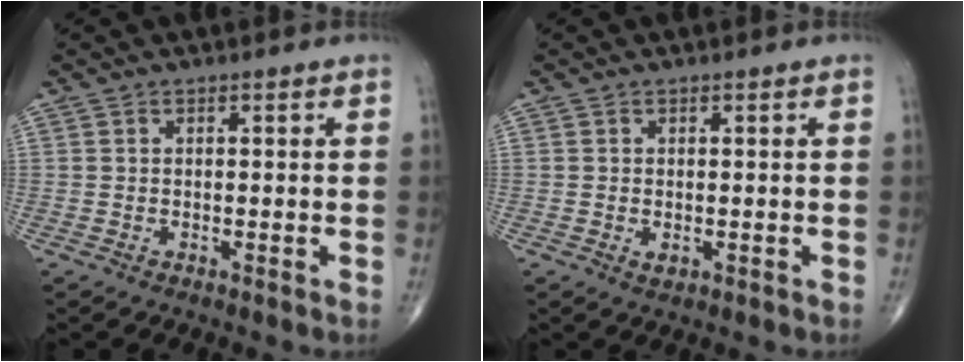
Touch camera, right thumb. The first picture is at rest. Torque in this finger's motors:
{"motor_torque": [-0.21, 0.06, 0.09, 0.14, 0.03]}